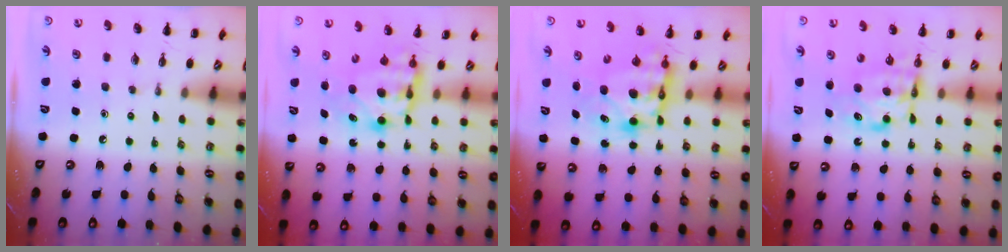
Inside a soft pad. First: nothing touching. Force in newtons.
{"total": 6.7, "press": 6.5, "slide": 1.3}
{"total": 7.5, "press": 7.2, "slide": 2.1}
{"total": 6.4, "press": 6.4, "slide": 0.3}